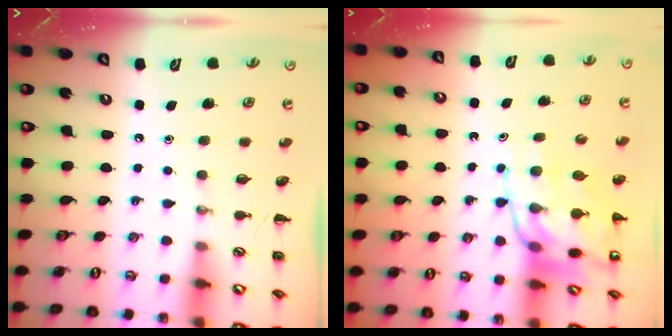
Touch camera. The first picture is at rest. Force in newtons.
{"total": 14.7, "press": 14.3, "slide": 3.2}